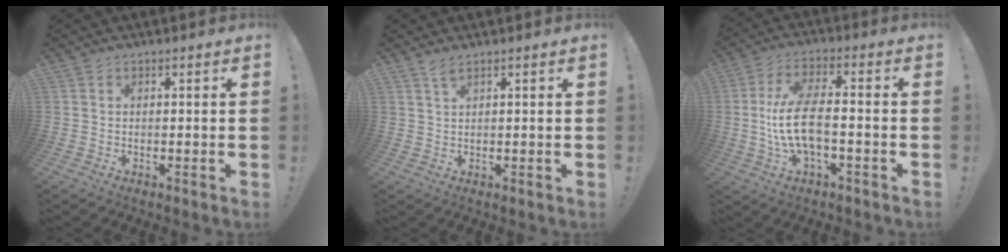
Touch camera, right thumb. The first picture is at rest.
{"total": 2.0, "force": [1.4, 0.2, 1.4], "torque": [-0.030, -0.004, 0.026]}
{"total": 10.8, "force": [-2.1, 3.6, 10.0], "torque": [-0.211, 0.002, -0.039]}